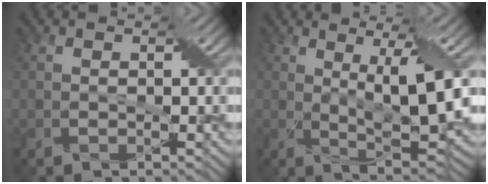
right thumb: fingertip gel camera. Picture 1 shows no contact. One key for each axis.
{"total": 9.6, "fx": 1.8, "fy": 2.1, "fz": 9.2, "tx": -0.160, "ty": 0.001, "tz": 0.035}